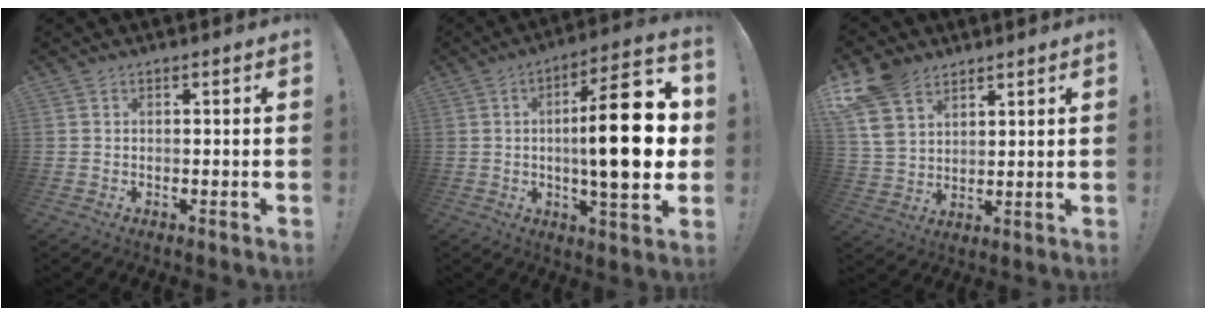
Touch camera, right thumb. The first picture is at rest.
{"total": 22.6, "force": [0.9, 5.8, 21.8], "torque": [-0.332, -0.006, 0.007]}
{"total": 11.8, "force": [7.9, 7.2, 5.1], "torque": [-0.102, -0.039, 0.157]}